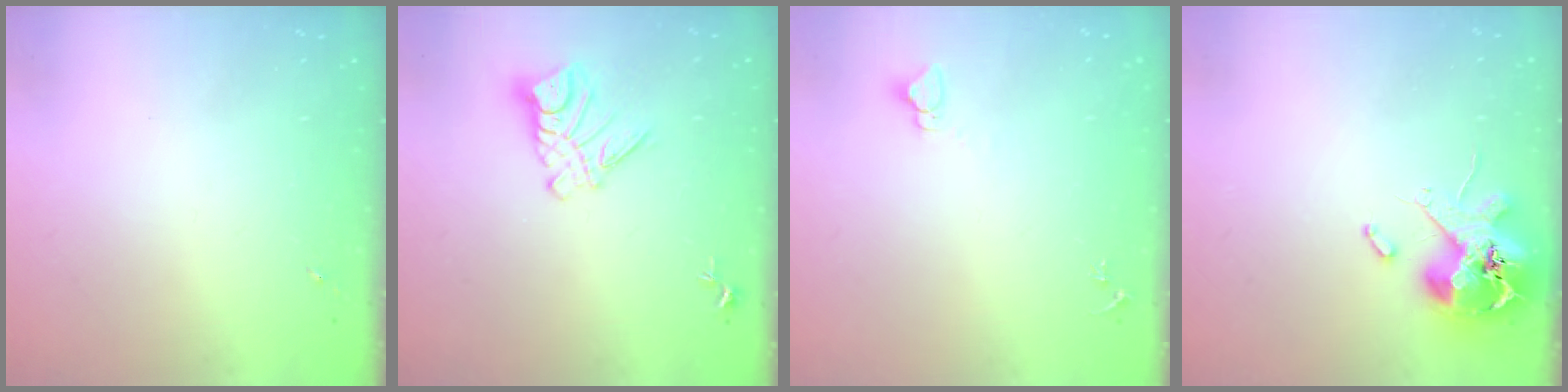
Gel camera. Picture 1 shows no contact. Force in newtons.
{"total": 9.7, "press": 9.7, "slide": 0.9}
{"total": 2.8, "press": 2.8, "slide": 0.2}
{"total": 13.9, "press": 13.8, "slide": 2.0}